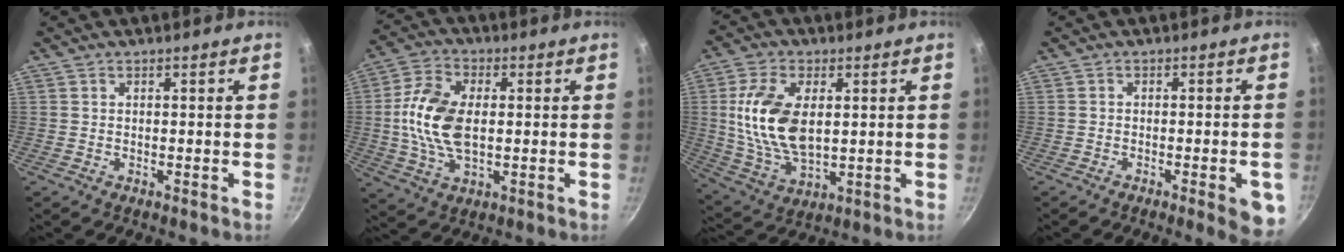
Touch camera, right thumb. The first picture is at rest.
{"total": 12.6, "force": [0.4, 7.3, 10.3], "torque": [-0.199, 0.011, 0.002]}
{"total": 14.8, "force": [2.2, 8.3, 12.1], "torque": [-0.227, -0.012, 0.051]}
{"total": 6.3, "force": [-2.7, 1.5, 5.6], "torque": [-0.053, 0.009, -0.032]}